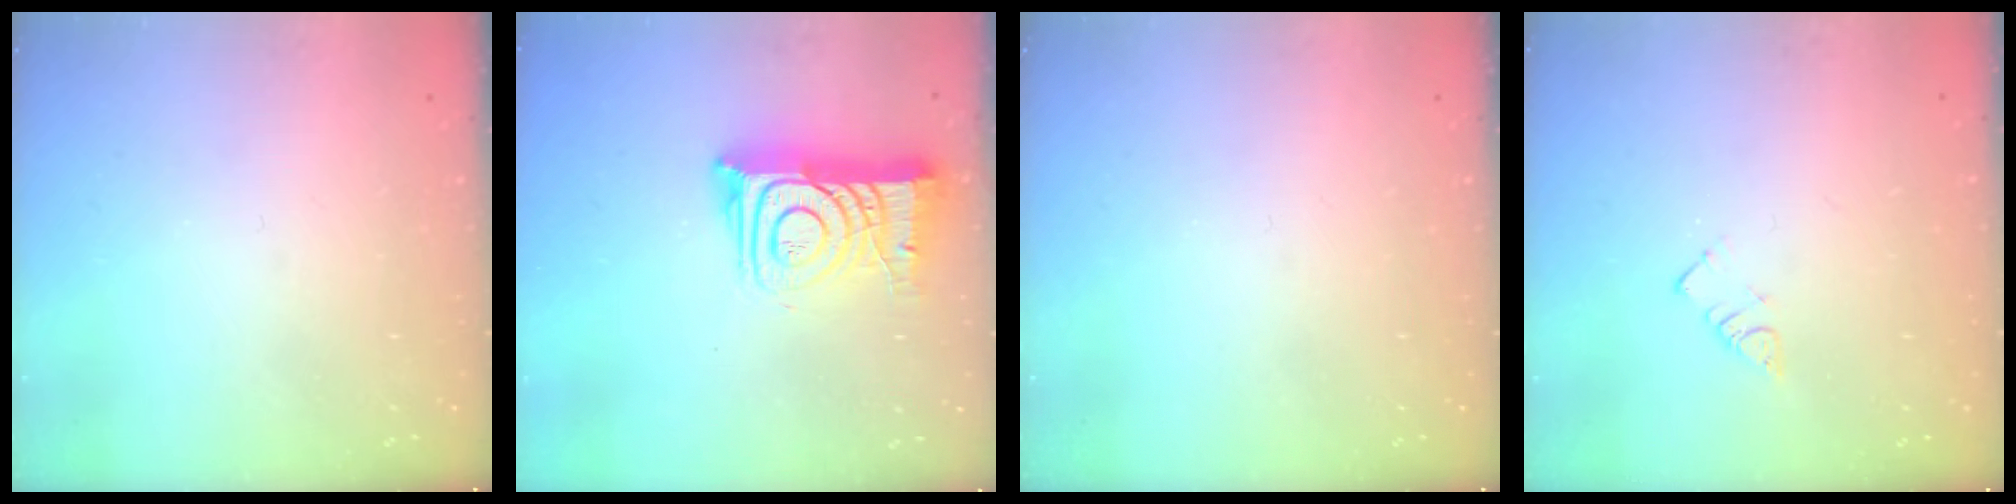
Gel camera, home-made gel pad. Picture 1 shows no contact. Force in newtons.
{"total": 12.5, "press": 12.4, "slide": 1.3}
{"total": 0.0}
{"total": 2.8, "press": 2.8, "slide": 0.2}